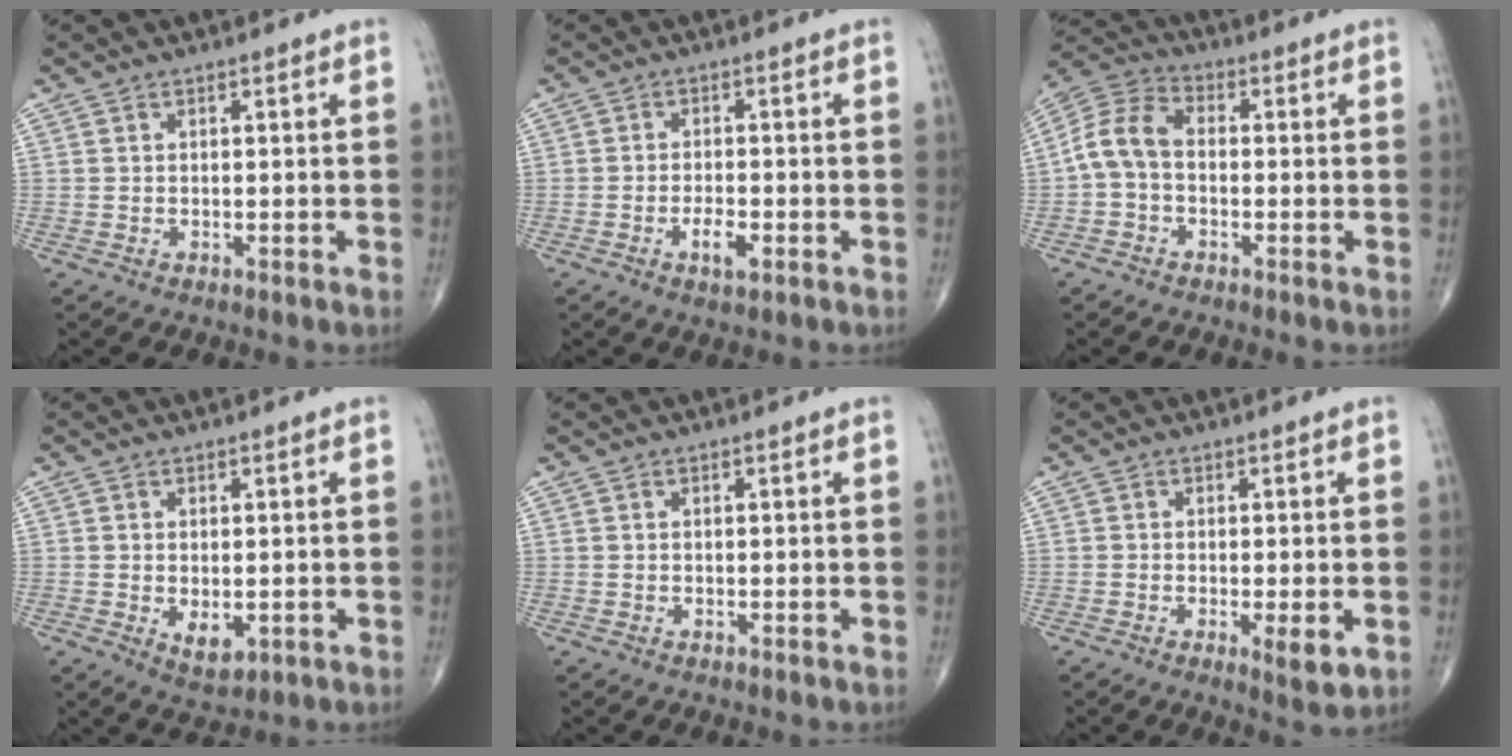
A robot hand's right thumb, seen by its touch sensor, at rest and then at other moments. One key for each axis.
{"total": 3.6, "fx": -1.5, "fy": 1.4, "fz": 2.9, "tx": -0.052, "ty": 0.003, "tz": -0.027}
{"total": 8.1, "fx": -1.0, "fy": 5.4, "fz": 5.9, "tx": -0.113, "ty": 0.027, "tz": -0.034}
{"total": 4.0, "fx": -0.7, "fy": 2.3, "fz": 3.2, "tx": -0.046, "ty": -0.010, "tz": -0.001}
{"total": 0.0}
{"total": 4.1, "fx": -1.1, "fy": 1.1, "fz": 3.8, "tx": -0.062, "ty": -0.012, "tz": -0.020}